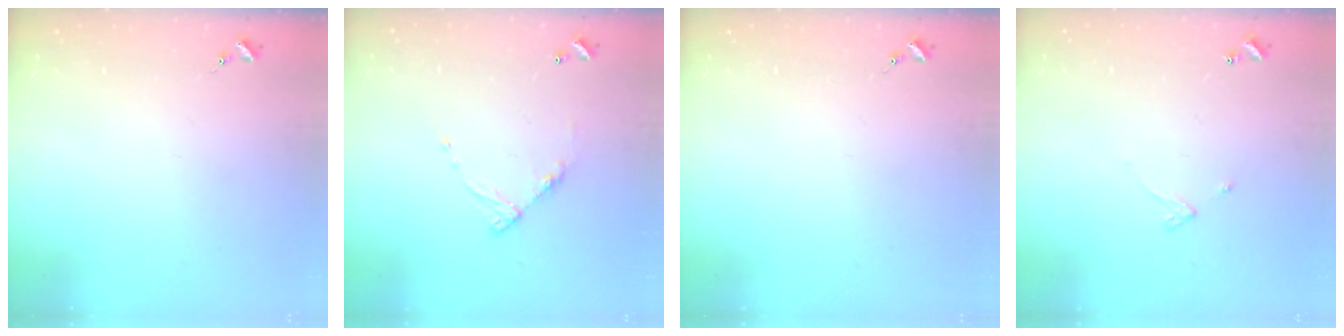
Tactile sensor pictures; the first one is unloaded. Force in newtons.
{"total": 8.8, "press": 8.8, "slide": 0.5}
{"total": 0.0}
{"total": 3.2, "press": 3.2, "slide": 0.4}